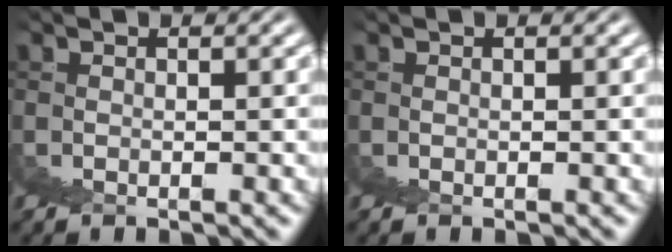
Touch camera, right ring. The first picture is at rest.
{"total": 0.0}